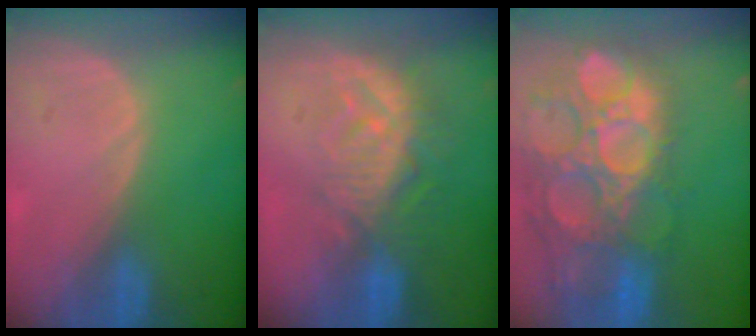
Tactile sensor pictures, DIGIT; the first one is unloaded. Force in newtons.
{"total": 9.3, "press": 8.1, "slide": 4.5}
{"total": 15.6, "press": 12.8, "slide": 8.9}